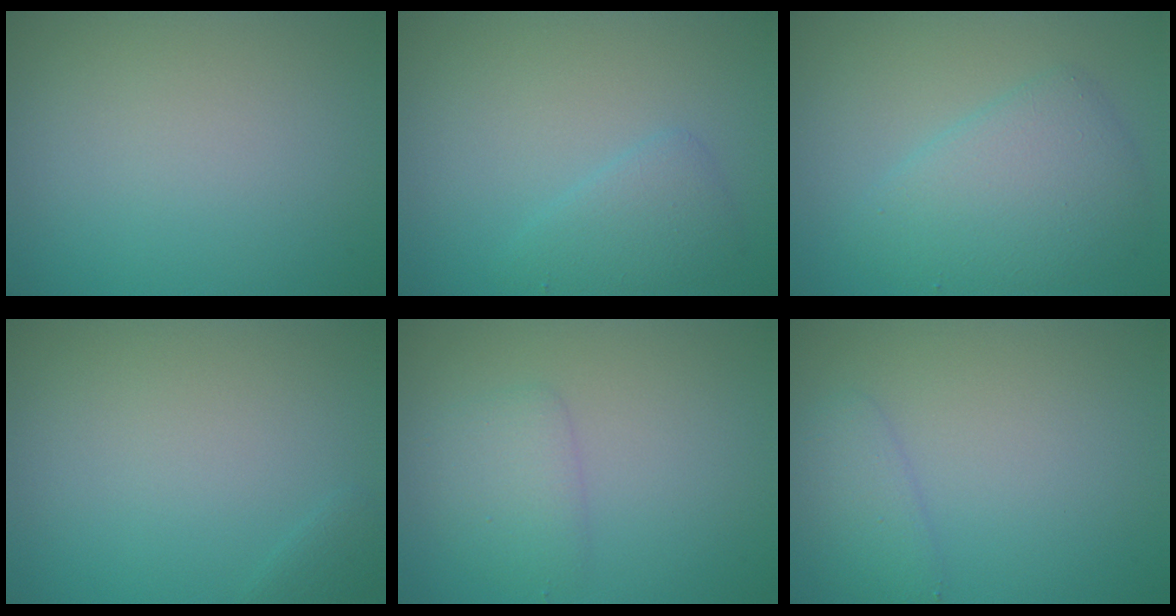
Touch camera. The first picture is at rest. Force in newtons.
{"total": 2.1, "press": 2.1, "slide": 0.1}
{"total": 4.5, "press": 4.5, "slide": 0.1}
{"total": 0.7, "press": 0.7, "slide": 0.1}
{"total": 2.0, "press": 2.0, "slide": 0.1}
{"total": 1.9, "press": 1.9, "slide": 0.1}